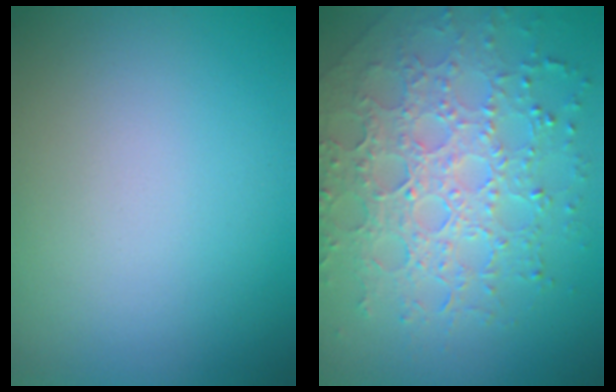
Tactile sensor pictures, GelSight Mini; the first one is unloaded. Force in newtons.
{"total": 7.6, "press": 5.4, "slide": 5.3}